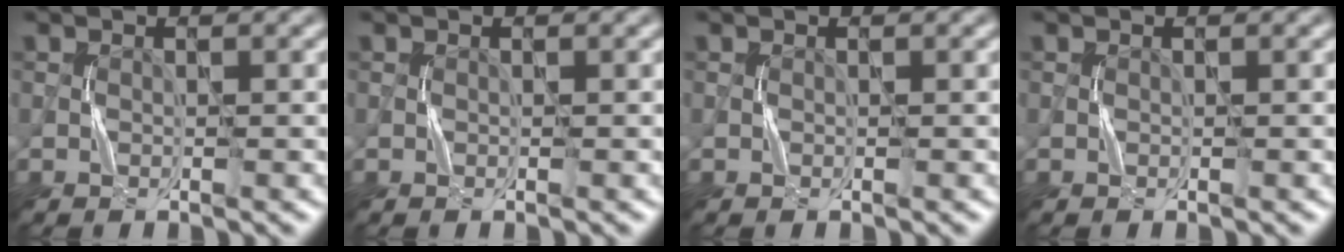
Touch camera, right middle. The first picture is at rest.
{"total": 0.0}
{"total": 0.0}
{"total": 0.0}